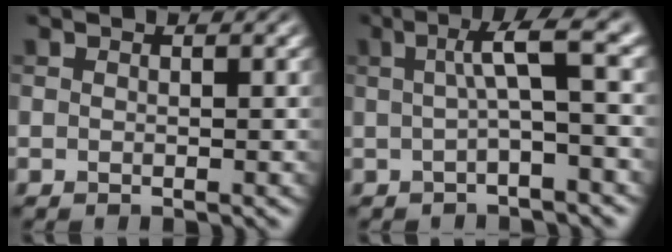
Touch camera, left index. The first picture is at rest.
{"total": 4.5, "force": [0.4, 0.7, 4.4], "torque": [-0.070, 0.019, 0.001]}